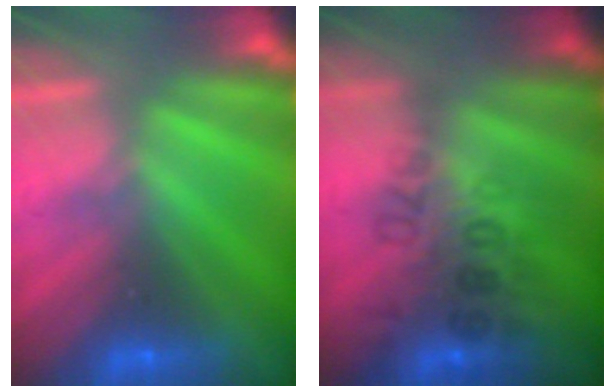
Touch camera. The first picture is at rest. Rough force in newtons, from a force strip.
{"total": 2.8}